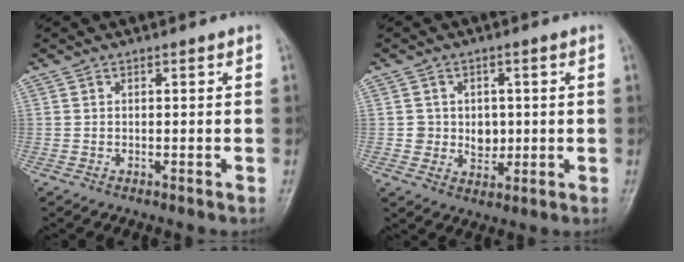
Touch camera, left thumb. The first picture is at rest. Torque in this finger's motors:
{"motor_torque": [0.01, 0.13, 0.26, -0.09, 0.00]}